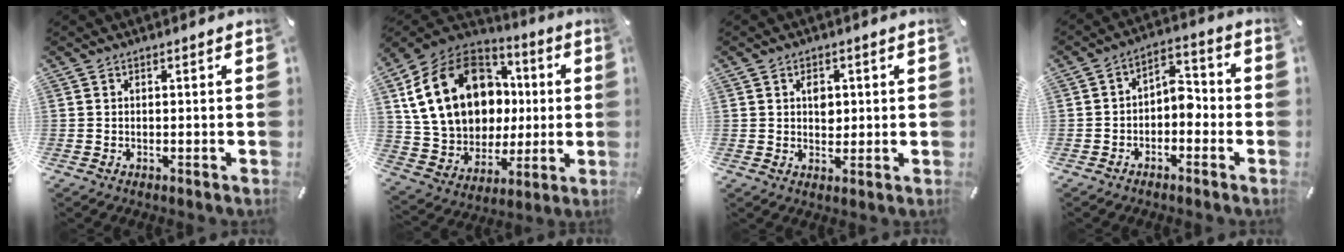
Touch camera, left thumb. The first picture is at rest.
{"total": 23.2, "force": [5.3, 17.5, 14.3], "torque": [-0.290, -0.007, 0.110]}
{"total": 3.4, "force": [0.7, 2.8, 1.8], "torque": [-0.008, -0.007, 0.005]}
{"total": 5.6, "force": [-2.4, 3.9, 3.2], "torque": [-0.046, 0.012, -0.047]}